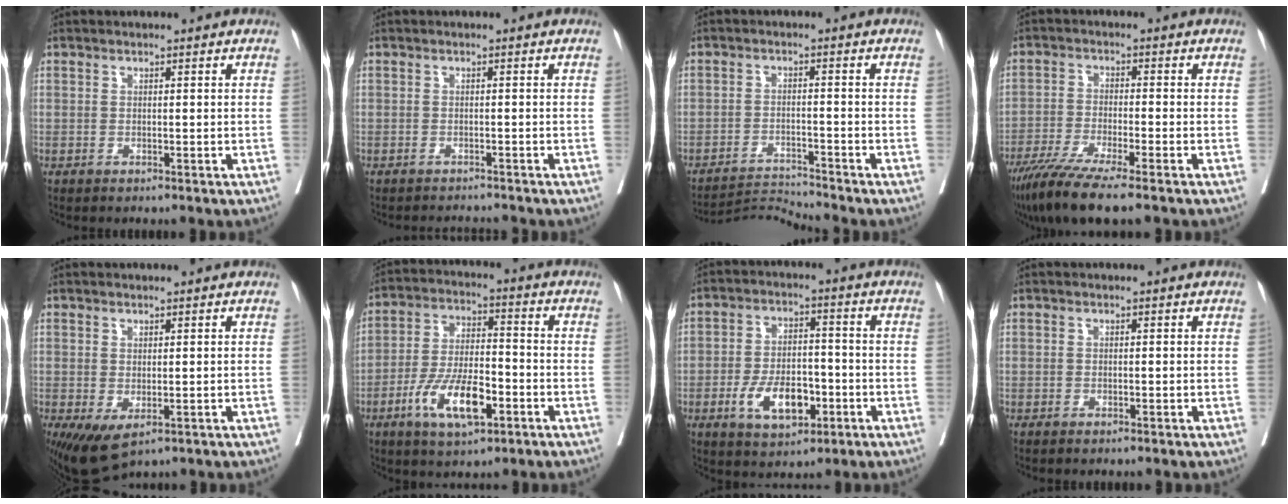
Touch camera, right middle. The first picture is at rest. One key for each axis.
{"total": 2.8, "fx": -2.8, "fy": -0.5, "fz": 0.0, "tx": 0.002, "ty": -0.011, "tz": -0.041}
{"total": 5.2, "fx": -4.3, "fy": -2.5, "fz": -1.4, "tx": 0.016, "ty": -0.012, "tz": -0.078}
{"total": 10.0, "fx": -7.6, "fy": -0.2, "fz": 6.6, "tx": -0.107, "ty": -0.028, "tz": -0.129}
{"total": 5.3, "fx": -2.0, "fy": 2.1, "fz": 4.4, "tx": -0.071, "ty": -0.016, "tz": -0.019}
{"total": 11.0, "fx": -4.9, "fy": 3.6, "fz": 9.2, "tx": -0.180, "ty": -0.002, "tz": -0.086}
{"total": 8.9, "fx": -3.4, "fy": 4.4, "fz": 6.9, "tx": -0.125, "ty": 0.004, "tz": -0.053}
{"total": 0.7, "fx": -0.5, "fy": 0.1, "fz": 0.5, "tx": -0.006, "ty": -0.002, "tz": -0.007}